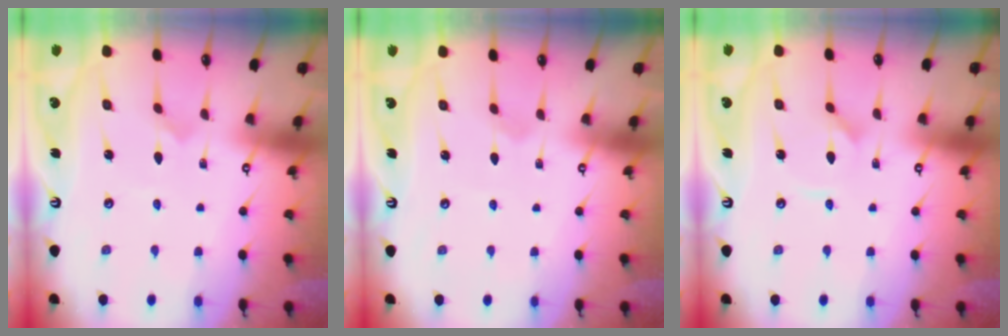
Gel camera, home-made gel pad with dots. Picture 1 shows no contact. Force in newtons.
{"total": 0.8, "press": 0.8, "slide": 0.0}
{"total": 1.5, "press": 1.5, "slide": 0.0}